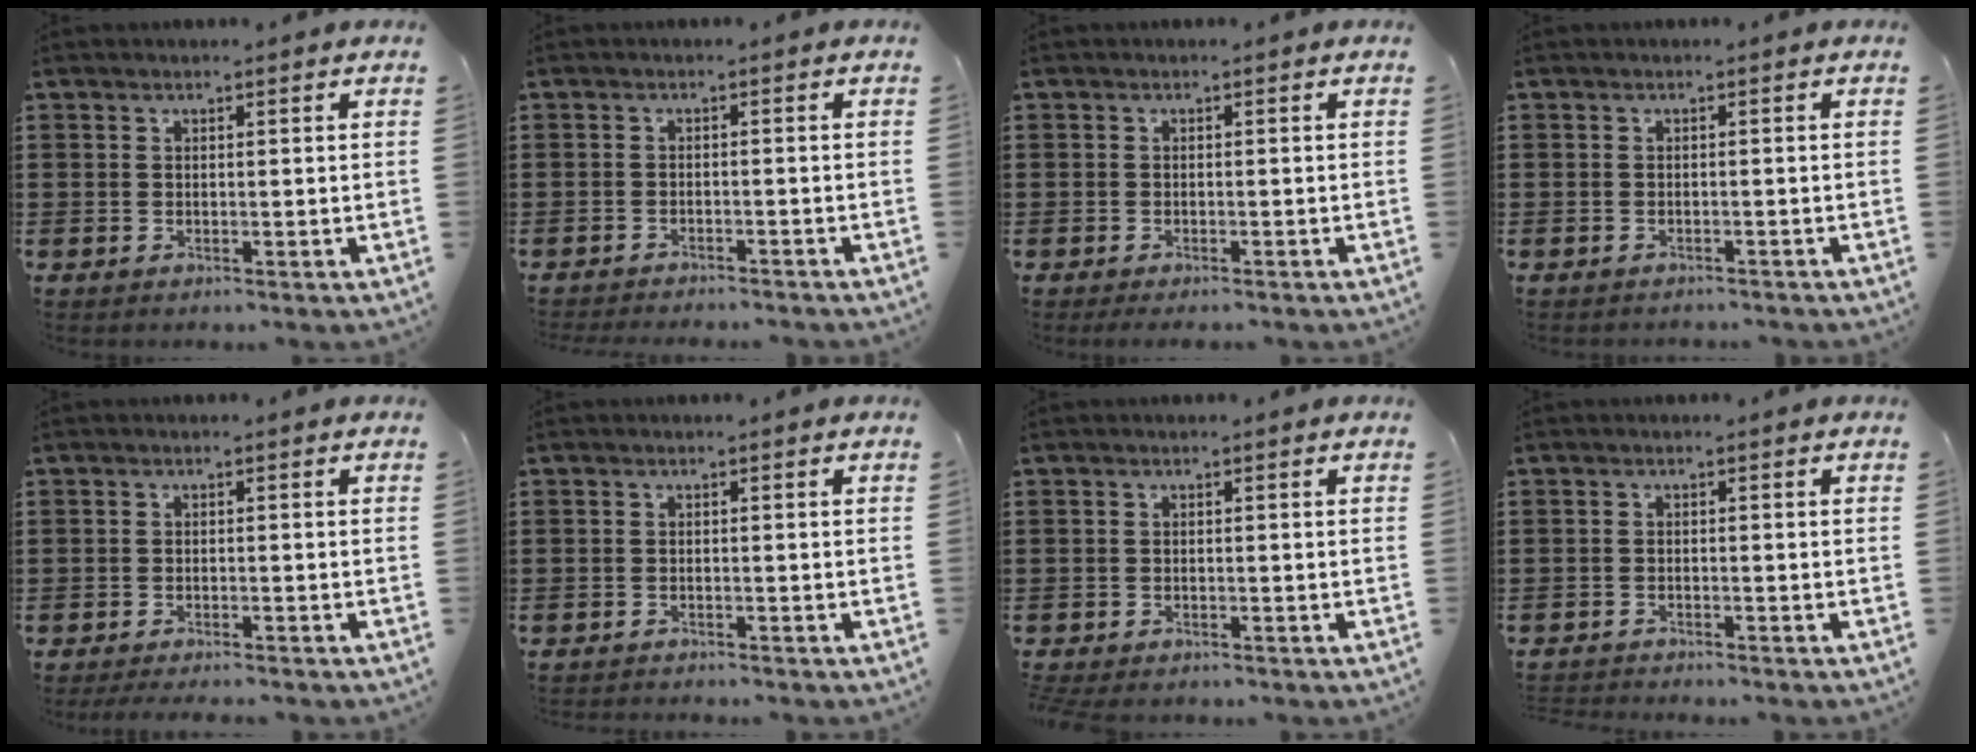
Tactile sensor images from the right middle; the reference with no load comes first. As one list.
[{"total": 1.9, "force": [-1.9, 0.0, 0.0], "torque": [-0.005, 0.001, -0.040]}, {"total": 1.0, "force": [-0.9, 0.2, 0.2], "torque": [-0.005, 0.000, -0.019]}, {"total": 0.9, "force": [-0.9, 0.1, 0.0], "torque": [-0.004, 0.001, -0.019]}, {"total": 1.9, "force": [-1.9, 0.1, 0.2], "torque": [-0.008, -0.002, -0.039]}, {"total": 1.1, "force": [-1.1, 0.0, 0.0], "torque": [-0.003, 0.003, -0.024]}, {"total": 1.1, "force": [-1.1, 0.1, 0.0], "torque": [-0.005, -0.001, -0.022]}, {"total": 1.7, "force": [-1.7, 0.1, 0.0], "torque": [-0.005, 0.002, -0.036]}]